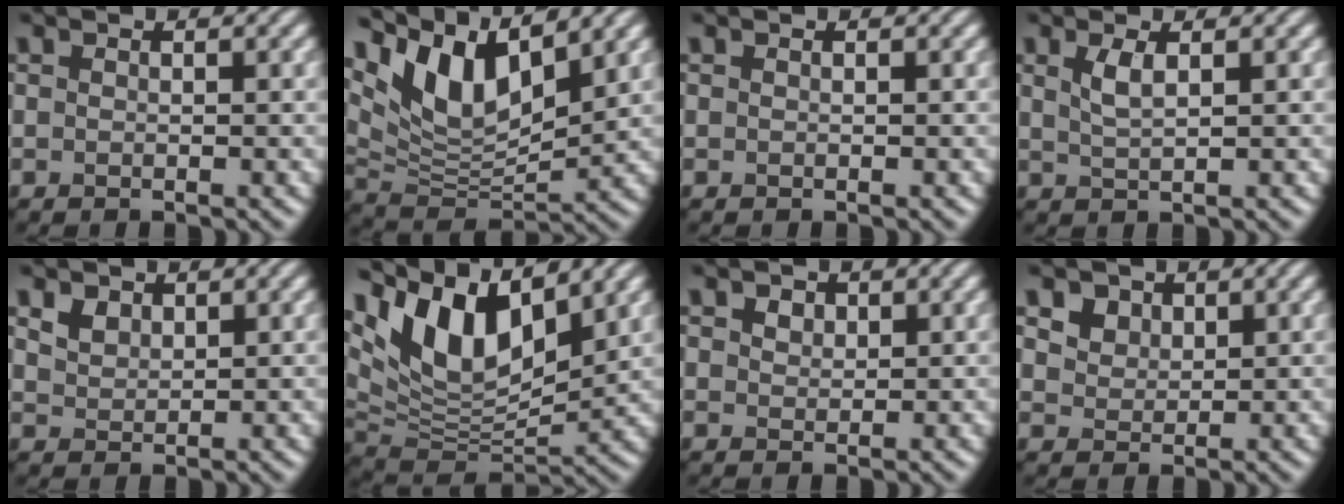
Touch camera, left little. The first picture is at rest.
{"total": 8.4, "force": [5.0, 3.3, 5.9], "torque": [-0.115, -0.004, 0.098]}
{"total": 0.0}
{"total": 1.9, "force": [0.9, 0.6, 1.6], "torque": [-0.035, -0.001, 0.019]}
{"total": 2.0, "force": [1.3, 1.3, 0.8], "torque": [-0.023, -0.002, 0.027]}
{"total": 10.5, "force": [5.9, 4.5, 7.5], "torque": [-0.149, -0.002, 0.113]}
{"total": 1.7, "force": [1.0, 1.1, 0.7], "torque": [-0.013, 0.004, 0.012]}
{"total": 5.0, "force": [3.0, 3.4, 2.2], "torque": [-0.067, 0.007, 0.050]}